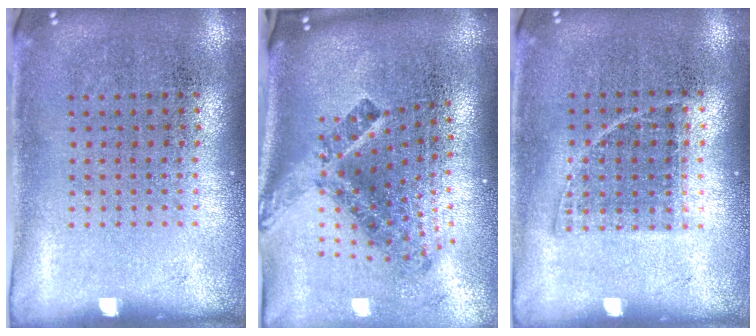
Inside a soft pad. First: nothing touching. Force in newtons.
{"total": 2.9, "press": 1.7, "slide": 2.4}
{"total": 0.8, "press": 0.7, "slide": 0.4}